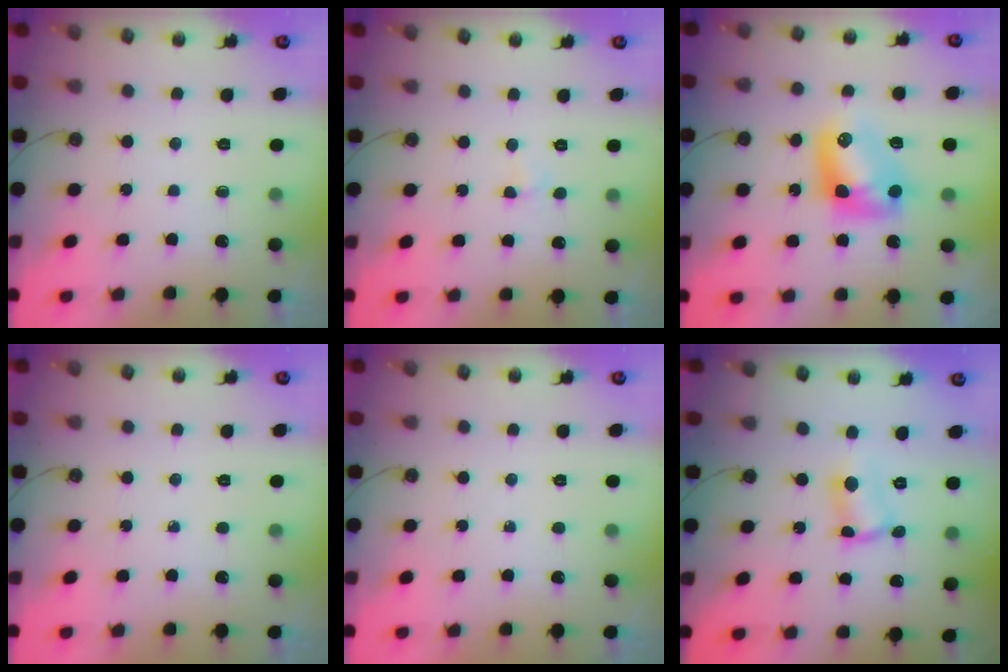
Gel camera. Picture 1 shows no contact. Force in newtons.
{"total": 2.8, "press": 2.7, "slide": 0.5}
{"total": 9.9, "press": 9.9, "slide": 0.6}
{"total": 0.0}
{"total": 0.0}
{"total": 2.9, "press": 2.9, "slide": 0.4}